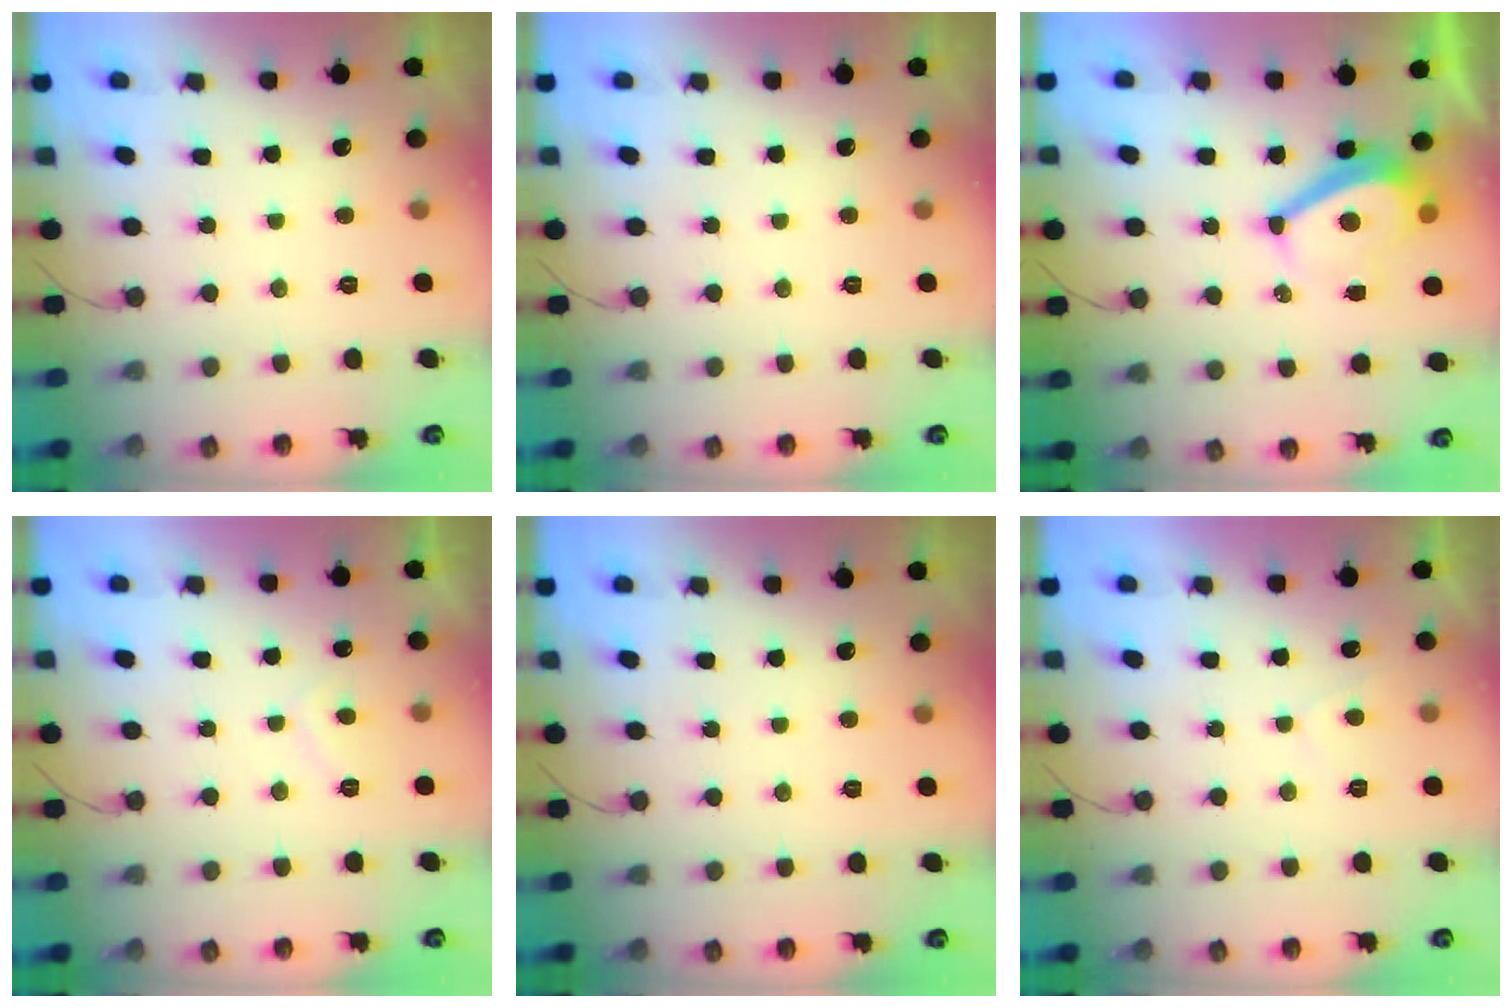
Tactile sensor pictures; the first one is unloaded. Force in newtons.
{"total": 0.0}
{"total": 7.5, "press": 7.4, "slide": 0.9}
{"total": 2.1, "press": 2.0, "slide": 0.8}
{"total": 0.0}
{"total": 0.9, "press": 0.7, "slide": 0.5}